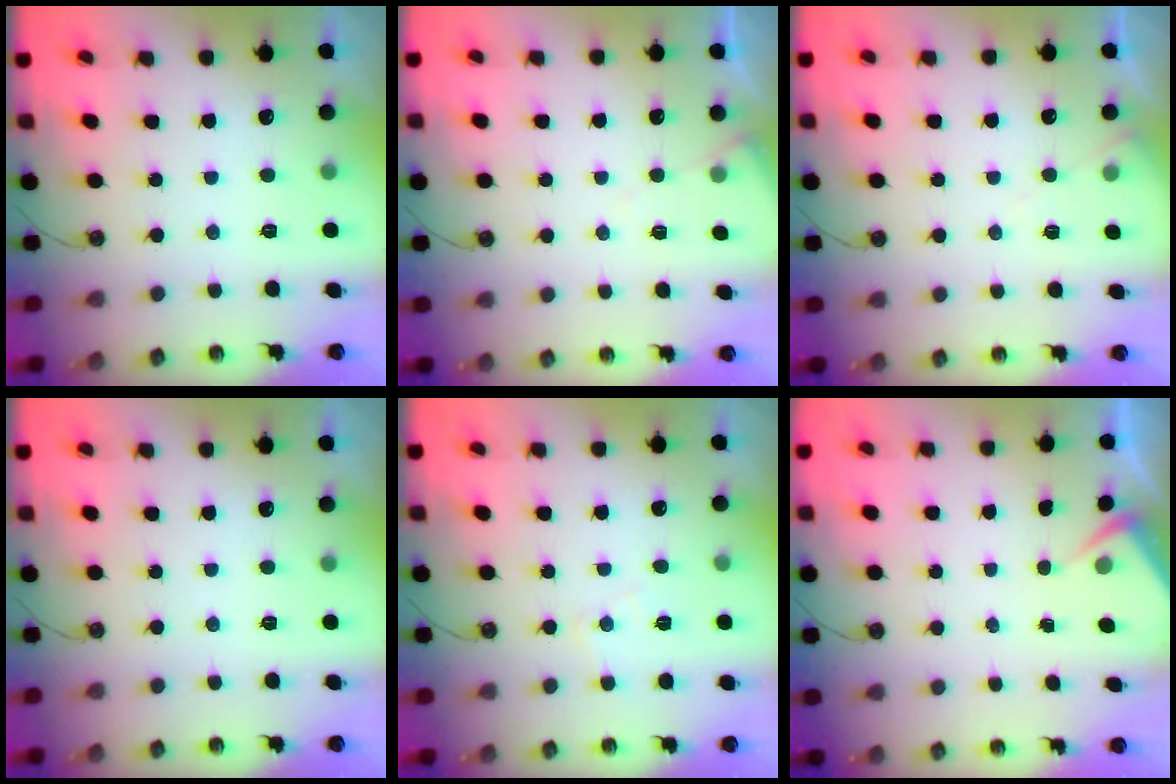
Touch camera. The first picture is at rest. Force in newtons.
{"total": 5.8, "press": 5.8, "slide": 0.7}
{"total": 5.0, "press": 4.9, "slide": 0.6}
{"total": 0.0}
{"total": 6.3, "press": 6.2, "slide": 0.9}
{"total": 2.9, "press": 2.9, "slide": 0.4}